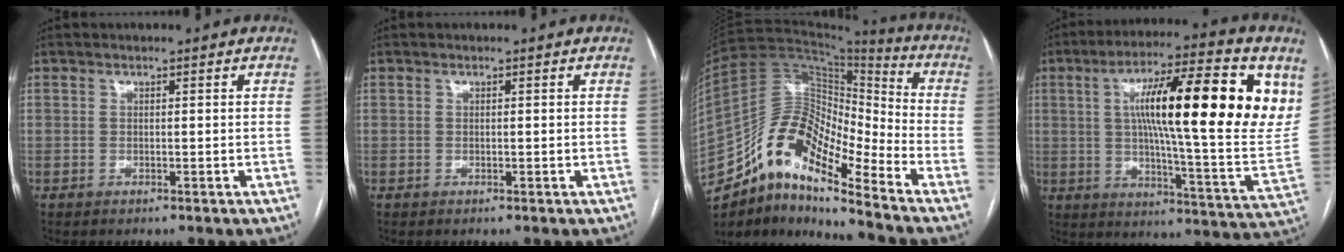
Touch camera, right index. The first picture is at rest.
{"total": 0.0}
{"total": 15.1, "force": [-11.1, 4.1, 9.5], "torque": [-0.164, 0.055, -0.195]}
{"total": 25.0, "force": [7.9, 3.4, 23.5], "torque": [-0.324, 0.019, 0.111]}